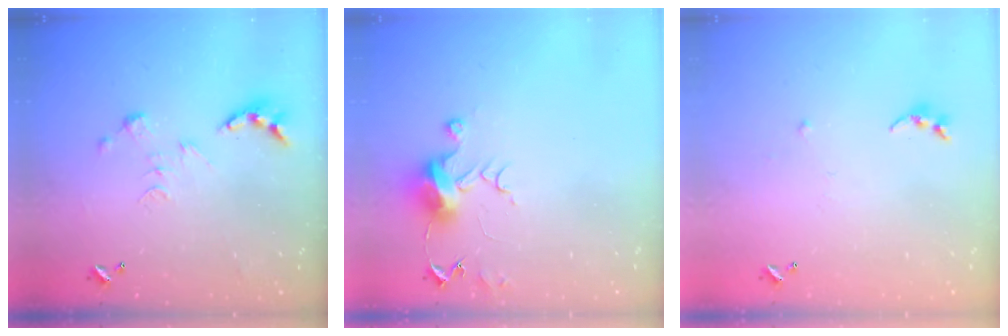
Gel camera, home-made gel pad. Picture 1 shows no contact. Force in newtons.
{"total": 7.7, "press": 7.7, "slide": 0.4}
{"total": 5.4, "press": 5.4, "slide": 0.6}